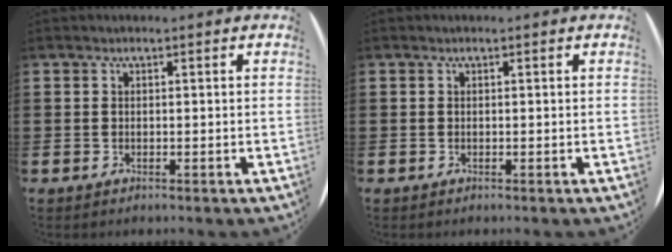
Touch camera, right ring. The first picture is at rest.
{"total": 0.0}